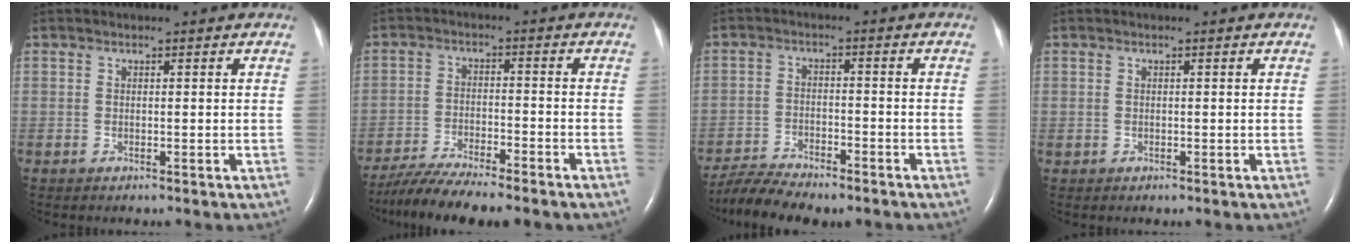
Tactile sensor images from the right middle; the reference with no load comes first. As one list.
[{"total": 10.3, "force": [-8.8, 0.6, 5.3], "torque": [-0.092, -0.021, -0.143]}, {"total": 7.6, "force": [-6.8, 1.4, 3.0], "torque": [-0.054, -0.012, -0.115]}, {"total": 0.0}]